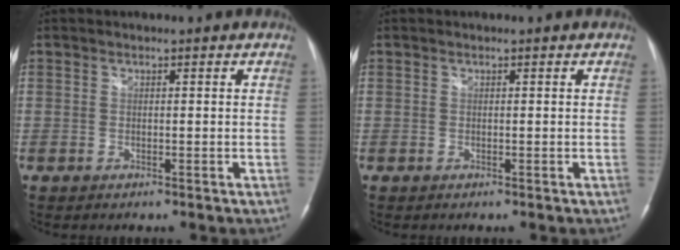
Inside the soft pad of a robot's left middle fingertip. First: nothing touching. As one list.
[{"total": 0.0}]